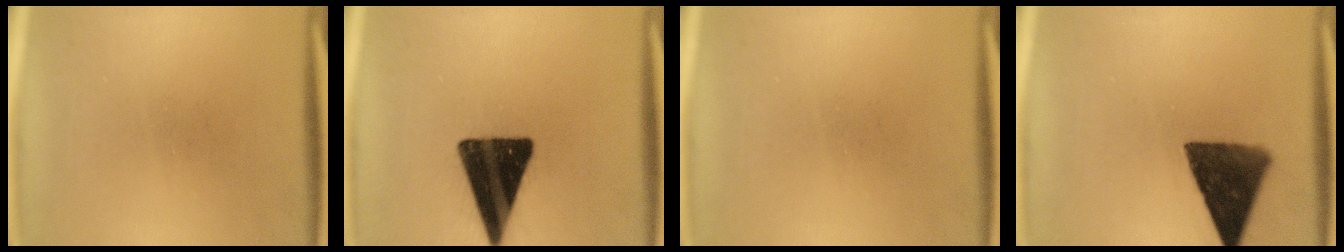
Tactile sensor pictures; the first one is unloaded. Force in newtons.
{"total": 17.8}
{"total": 0.0}
{"total": 11.9}